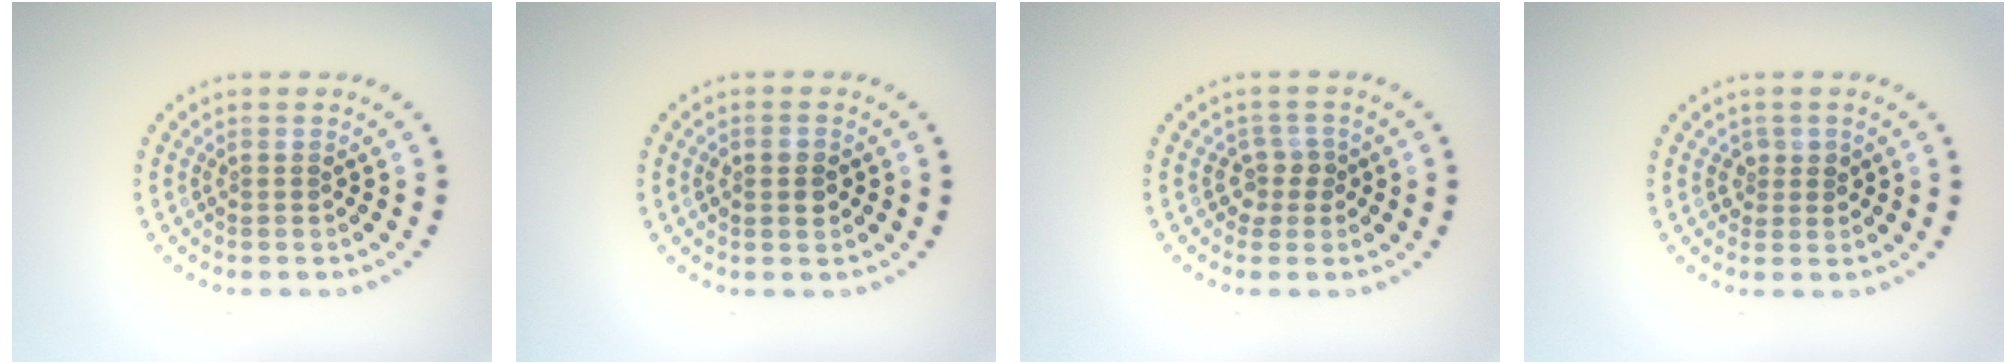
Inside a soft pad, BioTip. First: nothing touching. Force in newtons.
{"total": 2.4, "press": 2.4, "slide": 0.1}
{"total": 1.7, "press": 1.3, "slide": 1.1}
{"total": 1.4, "press": 1.2, "slide": 0.6}